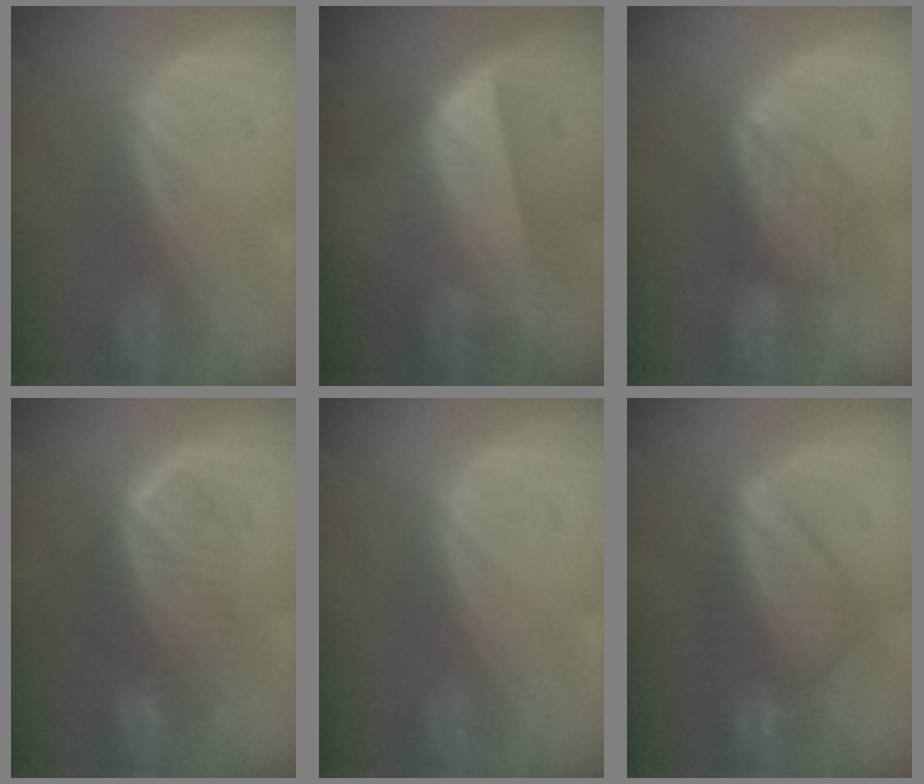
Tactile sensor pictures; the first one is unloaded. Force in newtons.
{"total": 7.9, "press": 7.0, "slide": 3.7}
{"total": 6.0, "press": 5.9, "slide": 1.3}
{"total": 7.2, "press": 6.6, "slide": 2.7}
{"total": 0.0}
{"total": 7.2, "press": 6.9, "slide": 1.9}